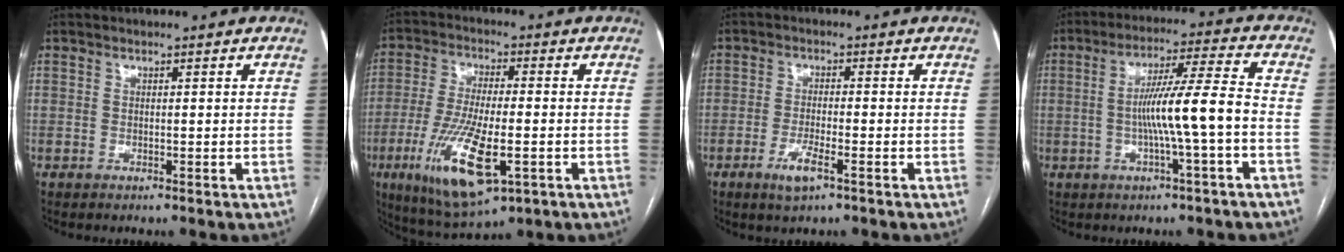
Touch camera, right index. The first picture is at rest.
{"total": 13.6, "force": [-4.8, 3.6, 12.2], "torque": [-0.241, -0.026, -0.073]}
{"total": 4.0, "force": [-2.1, 1.0, 3.2], "torque": [-0.066, -0.003, -0.039]}
{"total": 7.6, "force": [-1.5, -0.6, 7.4], "torque": [-0.132, 0.012, -0.025]}